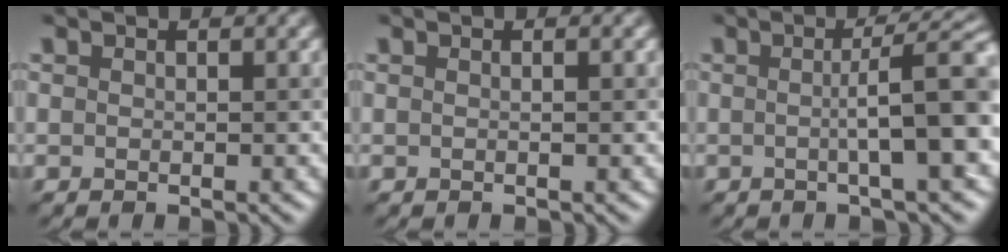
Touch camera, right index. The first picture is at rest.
{"total": 0.8, "force": [0.2, 0.3, 0.7], "torque": [-0.005, -0.001, -0.007]}
{"total": 6.7, "force": [0.0, 1.0, 6.6], "torque": [-0.088, 0.012, 0.000]}